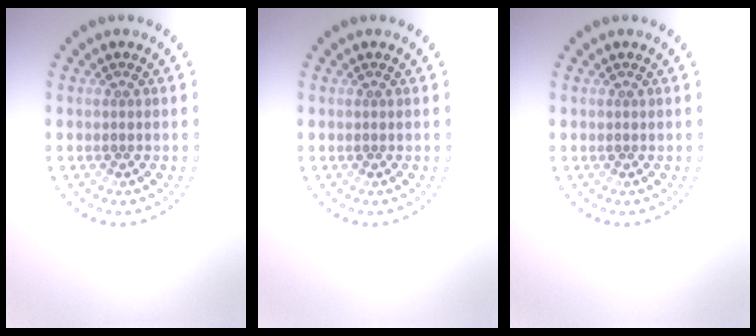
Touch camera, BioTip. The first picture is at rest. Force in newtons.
{"total": 0.0}
{"total": 0.0}